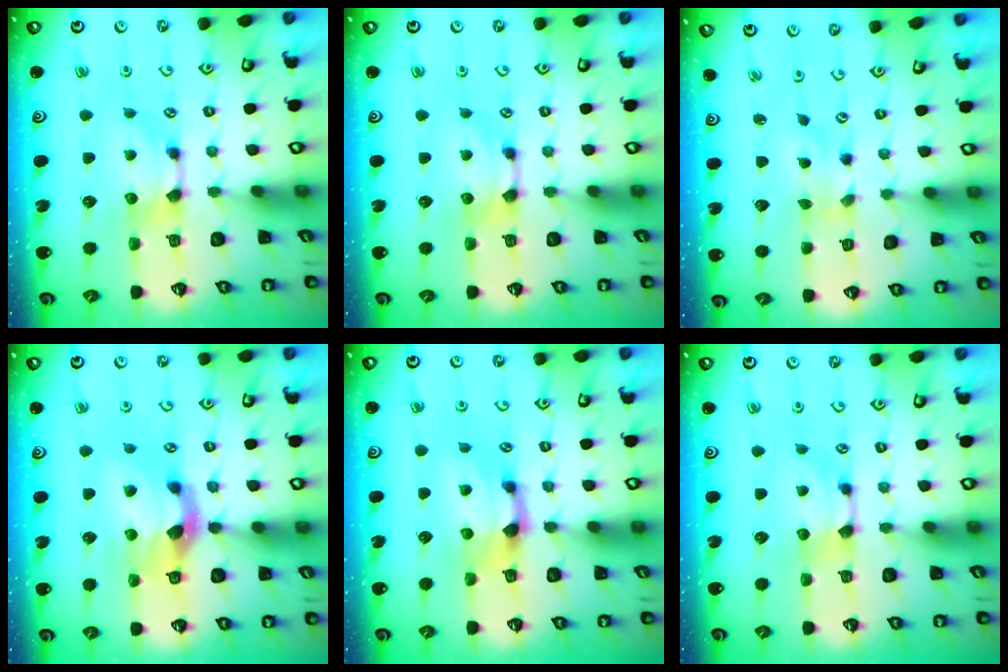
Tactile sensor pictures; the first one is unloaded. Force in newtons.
{"total": 0.0}
{"total": 1.3, "press": 0.7, "slide": 1.0}
{"total": 4.5, "press": 4.1, "slide": 2.0}
{"total": 1.7, "press": 1.1, "slide": 1.3}
{"total": 0.0}